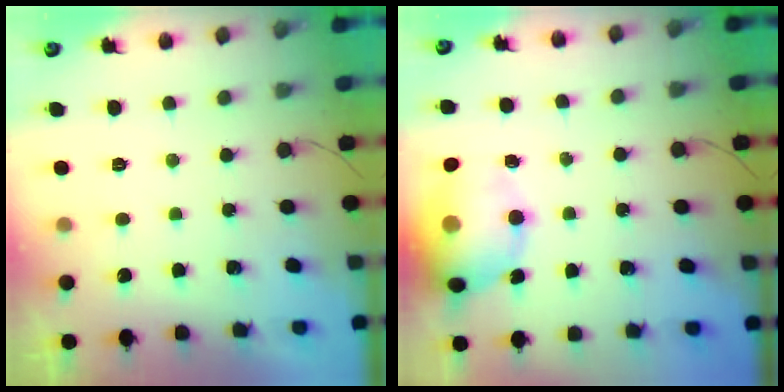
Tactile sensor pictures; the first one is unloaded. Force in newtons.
{"total": 15.8, "press": 15.7, "slide": 2.3}